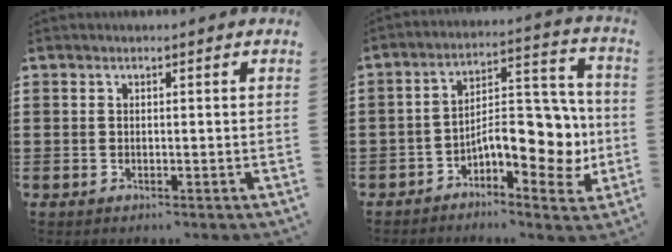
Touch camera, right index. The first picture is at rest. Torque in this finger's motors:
{"motor_torque": [1.35, -0.79, 0.31, 0.14]}